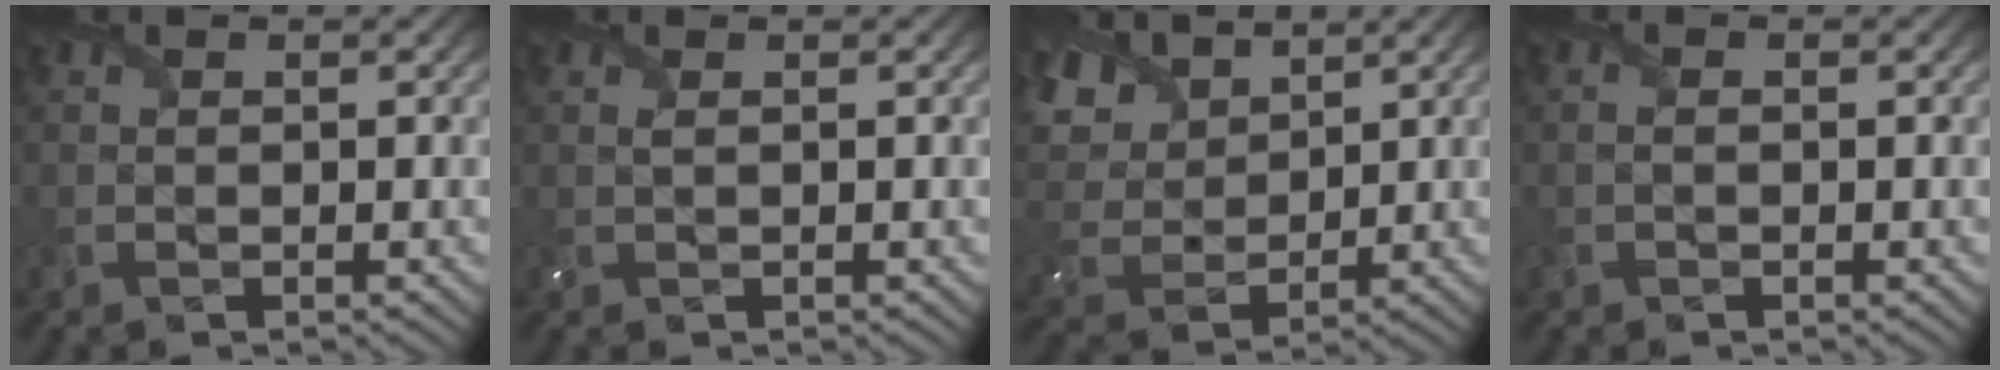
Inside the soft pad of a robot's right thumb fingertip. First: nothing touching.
{"total": 0.5, "force": [0.2, 0.0, 0.5], "torque": [-0.014, 0.001, 0.003]}
{"total": 9.1, "force": [5.4, 5.3, 5.0], "torque": [-0.156, 0.014, 0.100]}
{"total": 0.6, "force": [-0.1, 0.2, 0.6], "torque": [-0.015, 0.000, -0.002]}